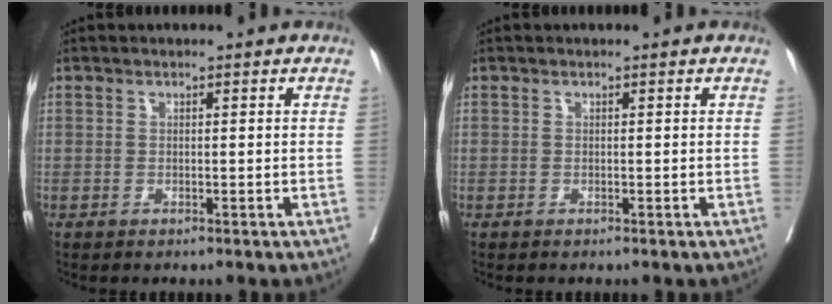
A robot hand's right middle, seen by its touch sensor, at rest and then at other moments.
{"total": 0.0}